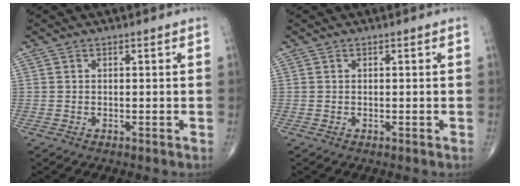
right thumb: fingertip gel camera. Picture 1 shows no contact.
{"total": 0.0}